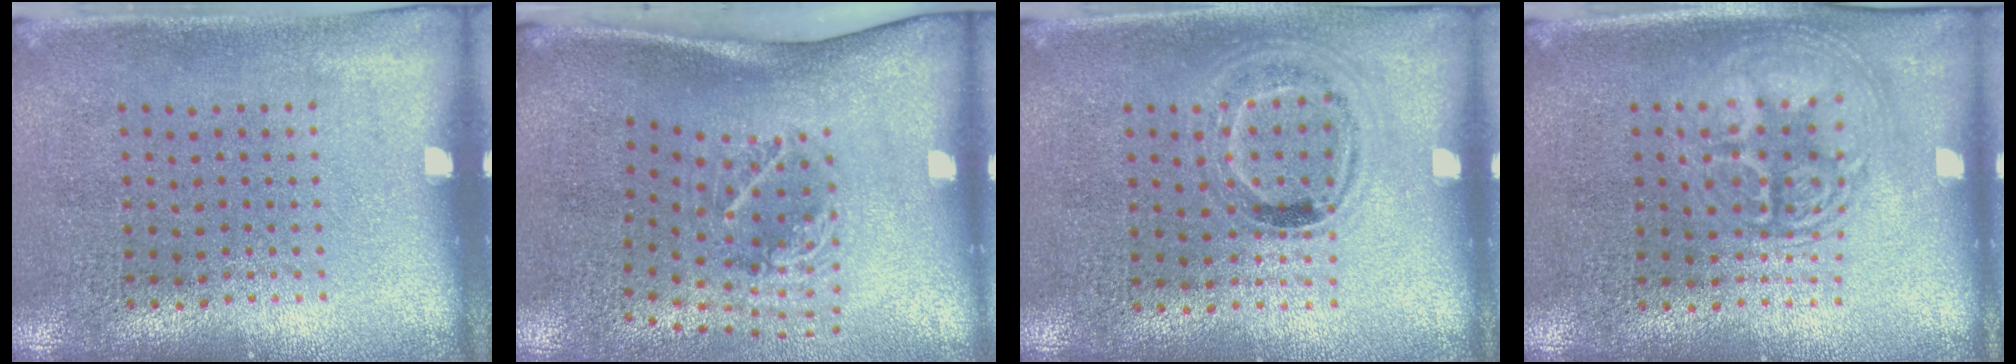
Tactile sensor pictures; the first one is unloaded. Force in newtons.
{"total": 2.0, "press": 1.3, "slide": 1.6}
{"total": 0.9, "press": 0.8, "slide": 0.4}
{"total": 2.6, "press": 2.6, "slide": 0.2}